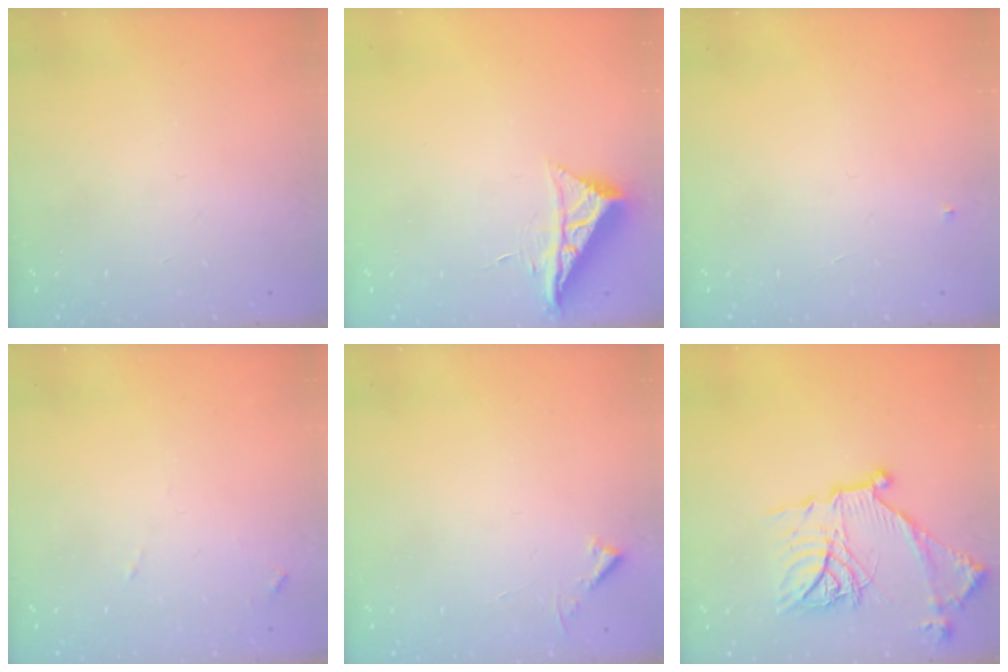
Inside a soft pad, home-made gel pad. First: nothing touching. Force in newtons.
{"total": 7.4, "press": 7.4, "slide": 0.3}
{"total": 3.0, "press": 2.9, "slide": 0.4}
{"total": 6.3, "press": 6.3, "slide": 0.5}
{"total": 4.0, "press": 4.0, "slide": 0.4}
{"total": 17.4, "press": 17.4, "slide": 0.5}